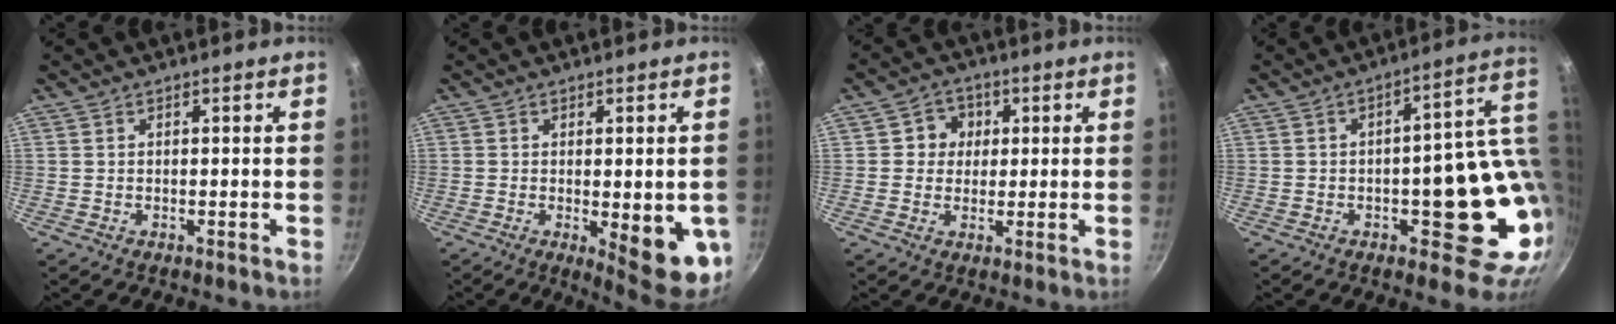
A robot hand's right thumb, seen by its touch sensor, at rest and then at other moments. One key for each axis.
{"total": 11.8, "fx": -2.3, "fy": 3.7, "fz": 11.0, "tx": -0.114, "ty": -0.010, "tz": -0.019}
{"total": 5.1, "fx": 1.0, "fy": 4.7, "fz": 1.5, "tx": 0.012, "ty": 0.004, "tz": 0.007}
{"total": 16.1, "fx": 0.4, "fy": 7.6, "fz": 14.2, "tx": -0.130, "ty": -0.001, "tz": 0.013}